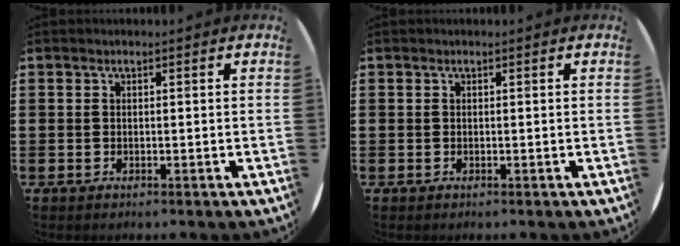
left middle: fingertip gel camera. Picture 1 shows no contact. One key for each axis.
{"total": 0.0}